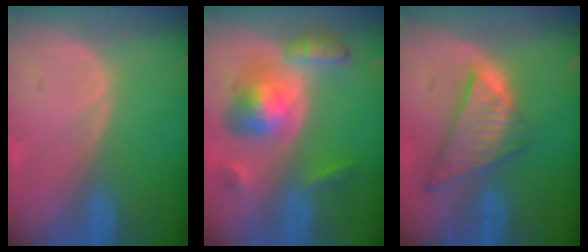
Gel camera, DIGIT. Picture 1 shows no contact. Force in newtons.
{"total": 8.1, "press": 8.1, "slide": 0.5}
{"total": 8.6, "press": 7.3, "slide": 4.5}